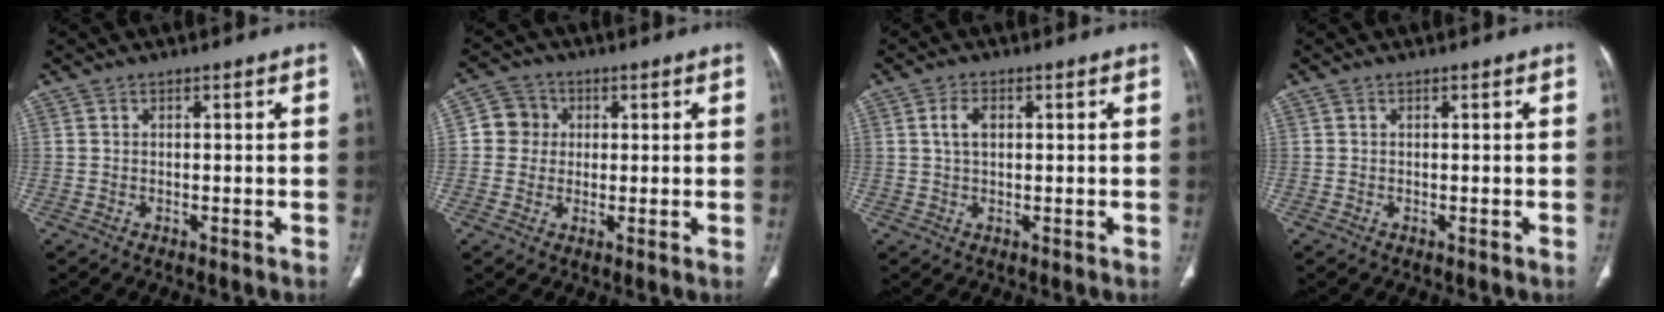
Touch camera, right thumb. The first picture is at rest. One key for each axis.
{"total": 5.6, "fx": 0.8, "fy": 5.4, "fz": 1.4, "tx": 0.001, "ty": 0.007, "tz": 0.006}
{"total": 3.2, "fx": 0.7, "fy": 1.9, "fz": 2.5, "tx": -0.050, "ty": 0.004, "tz": 0.013}
{"total": 0.0}